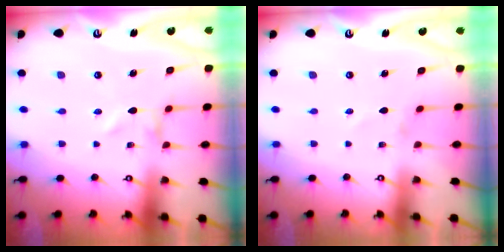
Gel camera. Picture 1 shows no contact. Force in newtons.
{"total": 0.0}